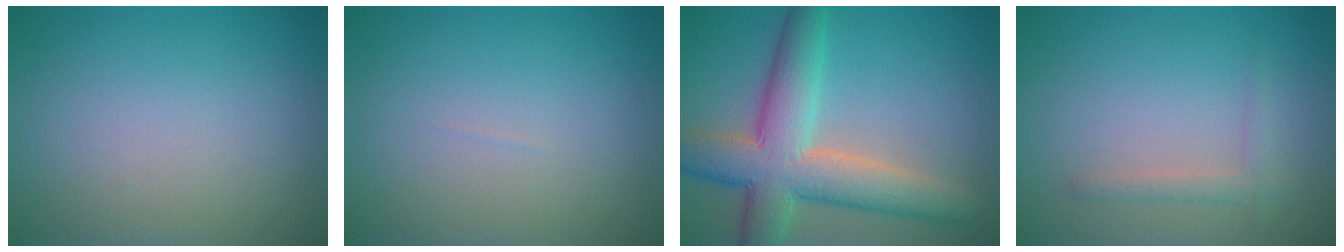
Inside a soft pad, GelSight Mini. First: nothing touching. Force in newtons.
{"total": 0.0}
{"total": 8.9, "press": 8.9, "slide": 0.5}
{"total": 1.4, "press": 1.4, "slide": 0.1}